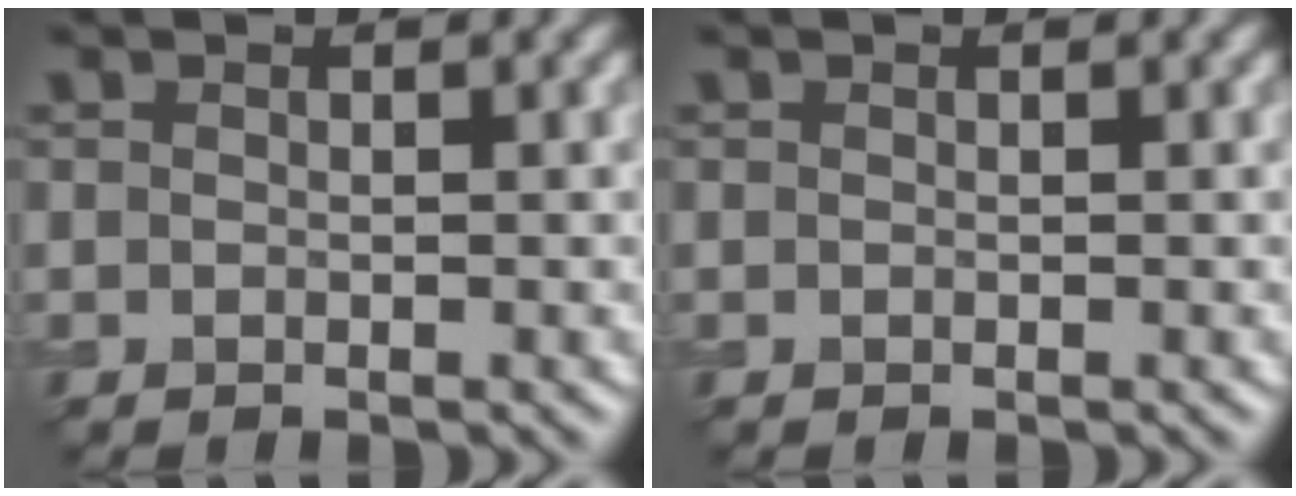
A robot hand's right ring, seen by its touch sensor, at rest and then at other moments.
{"total": 0.0}